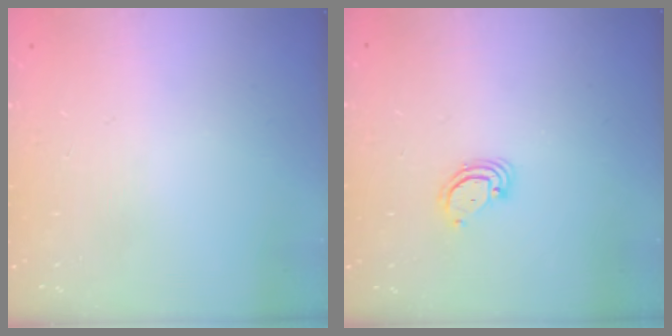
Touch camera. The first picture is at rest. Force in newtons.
{"total": 3.5, "press": 3.5, "slide": 0.2}